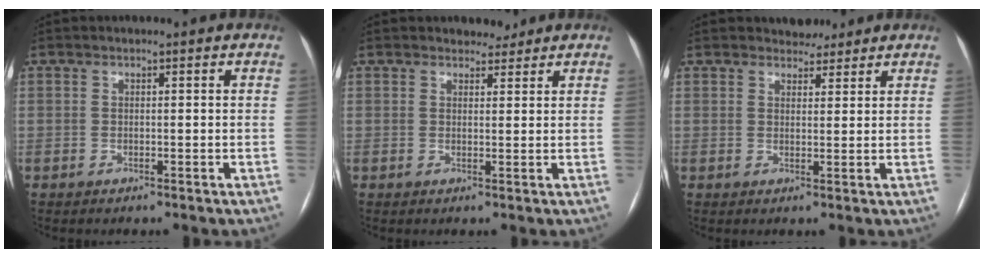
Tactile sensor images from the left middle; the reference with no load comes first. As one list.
[{"total": 2.2, "force": [1.9, 1.0, 0.2], "torque": [0.000, -0.001, 0.026]}, {"total": 2.9, "force": [2.6, 1.3, 0.2], "torque": [-0.001, 0.001, 0.037]}]